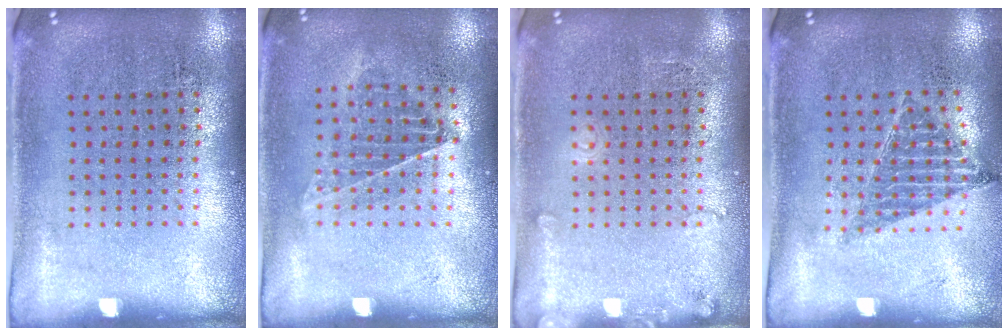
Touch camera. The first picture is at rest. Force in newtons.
{"total": 1.0, "press": 0.9, "slide": 0.3}
{"total": 1.3, "press": 1.3, "slide": 0.1}
{"total": 0.9, "press": 0.9, "slide": 0.0}